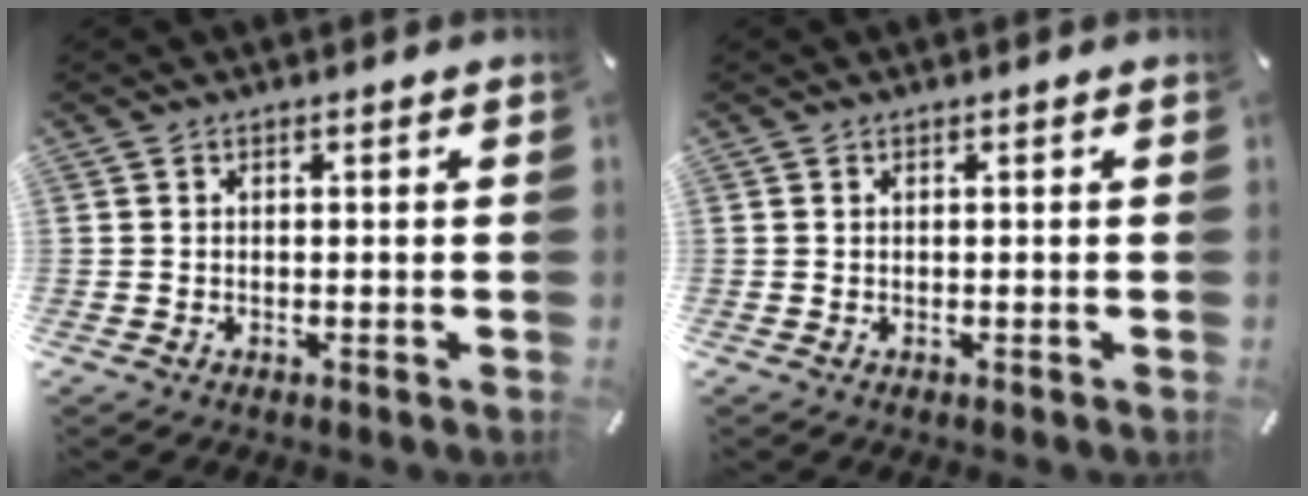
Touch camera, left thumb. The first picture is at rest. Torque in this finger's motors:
{"motor_torque": [0.00, 0.00, 0.00, 0.01, 0.00]}